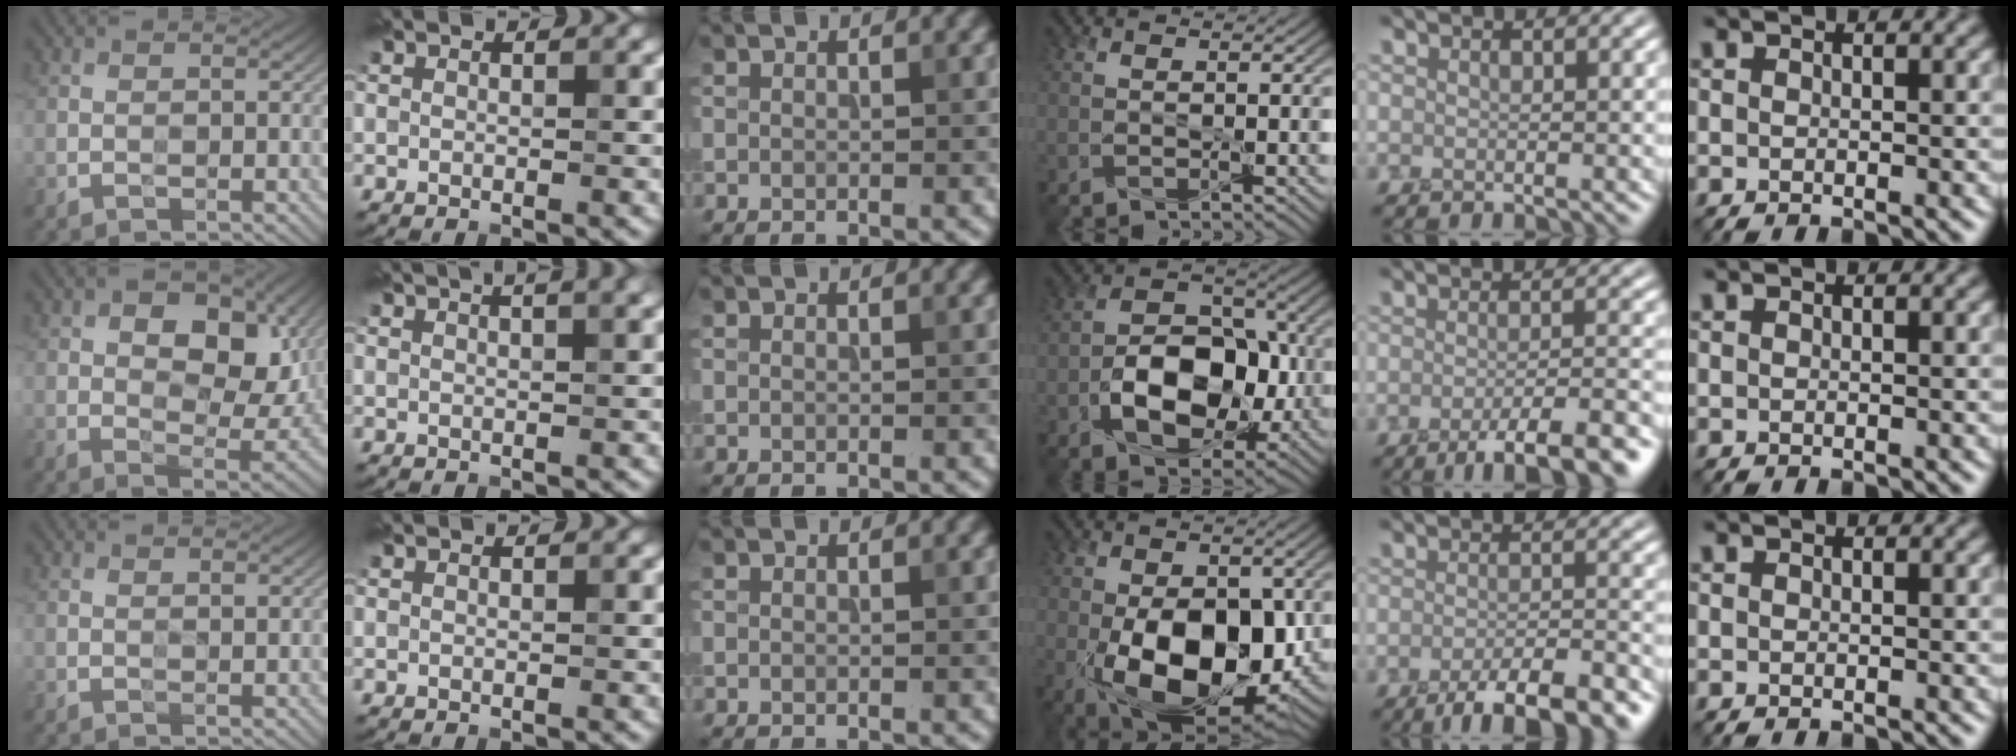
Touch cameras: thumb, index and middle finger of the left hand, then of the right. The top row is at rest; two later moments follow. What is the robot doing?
{"motion": "peel", "object": "velcro strap"}